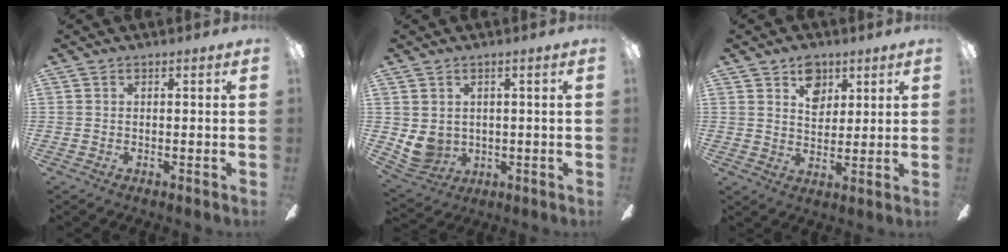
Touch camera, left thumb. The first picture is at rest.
{"total": 6.2, "force": [1.2, 5.4, 2.7], "torque": [-0.078, -0.006, 0.024]}
{"total": 7.5, "force": [4.6, 5.0, 3.3], "torque": [-0.033, -0.012, 0.079]}